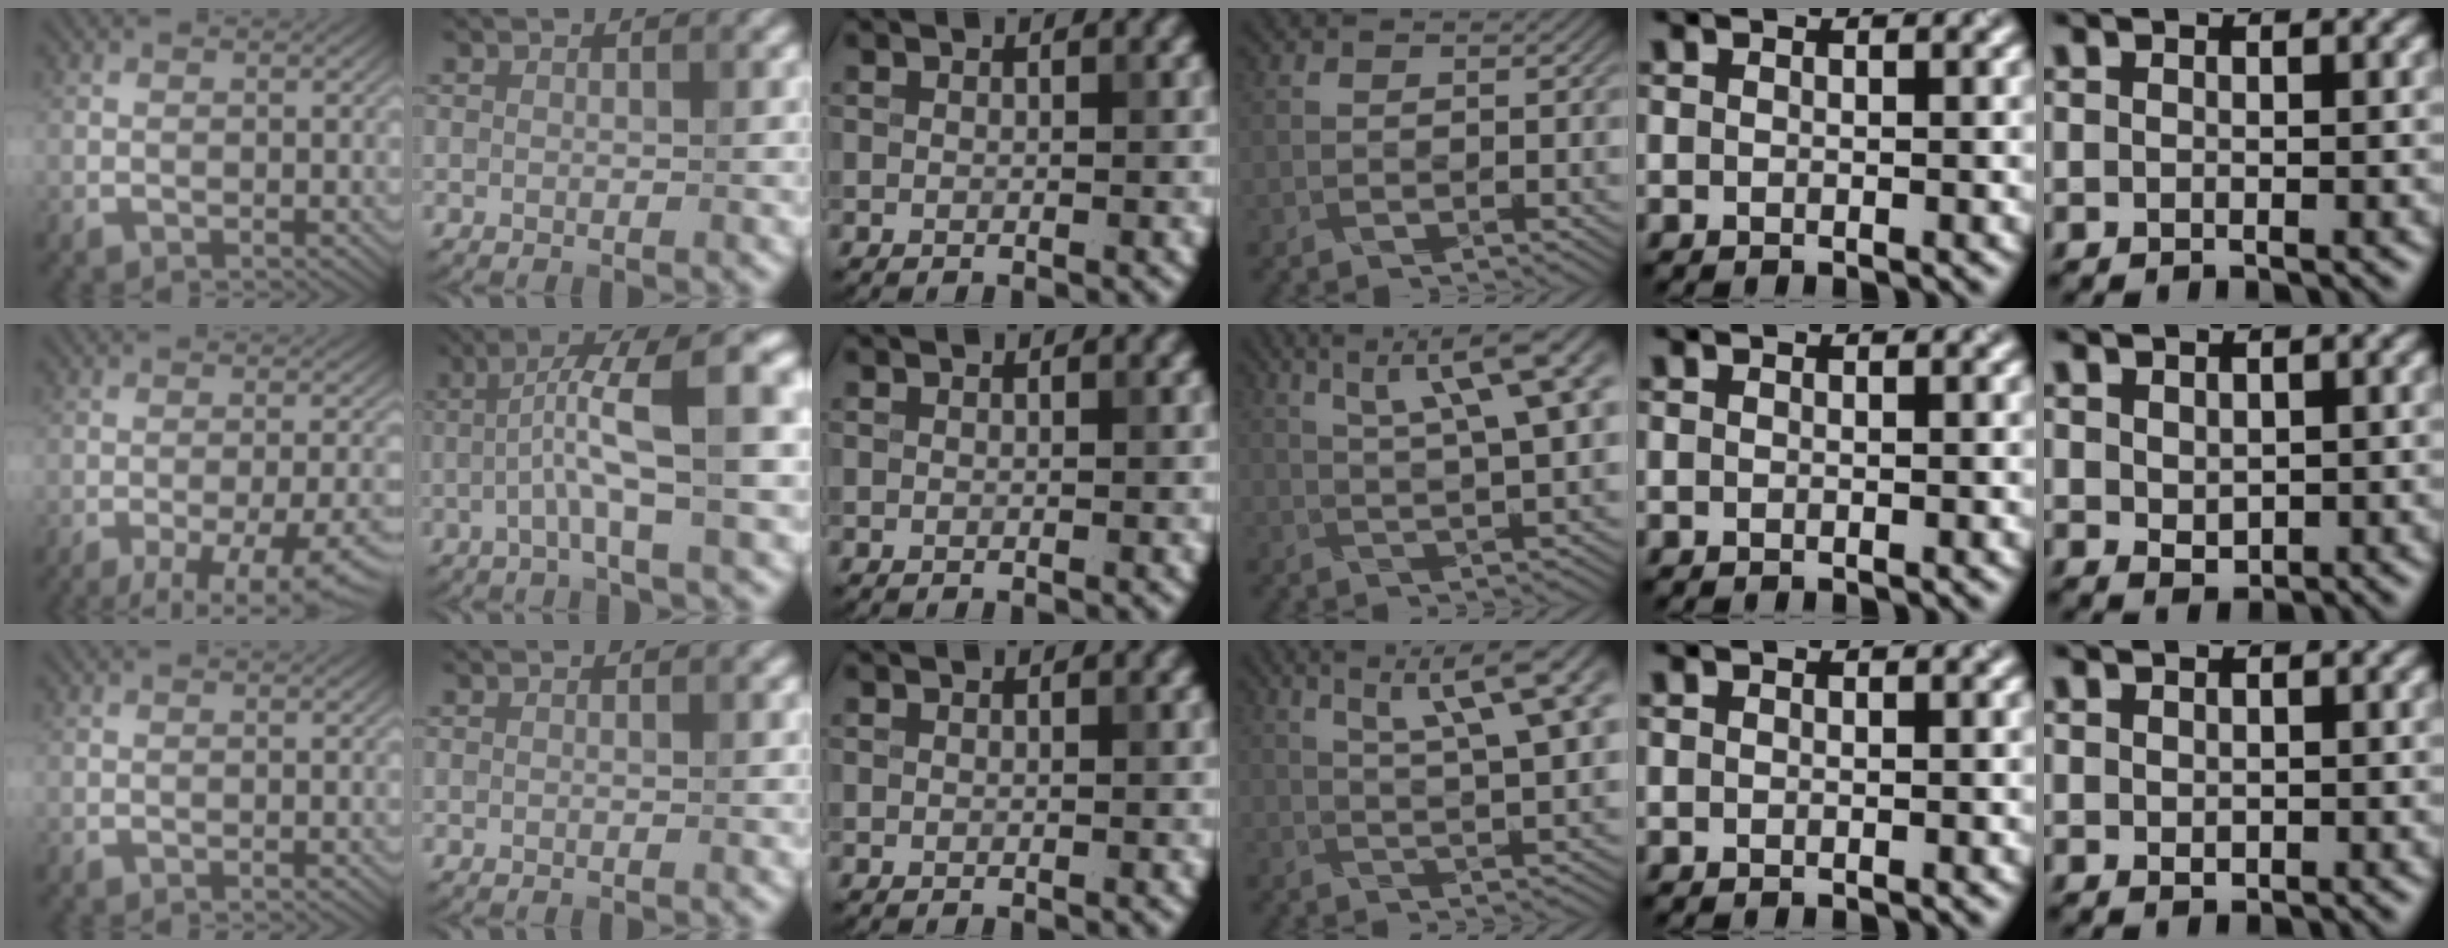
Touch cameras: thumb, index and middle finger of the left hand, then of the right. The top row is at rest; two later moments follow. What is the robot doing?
{"motion": "pour", "object": "sugar"}